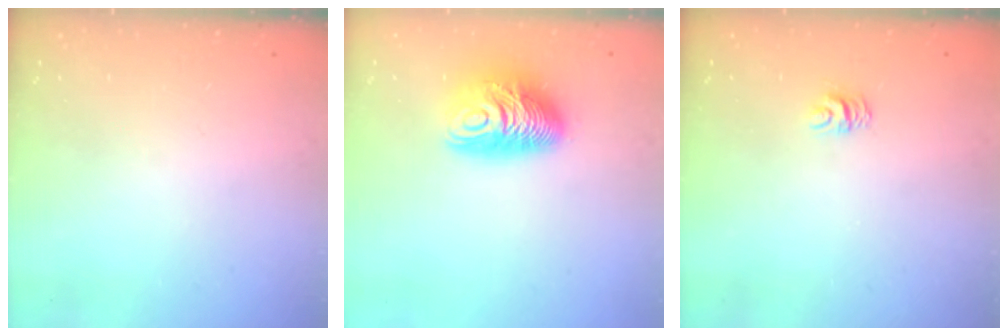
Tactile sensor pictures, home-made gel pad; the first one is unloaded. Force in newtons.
{"total": 12.1, "press": 12.1, "slide": 1.0}
{"total": 5.1, "press": 5.0, "slide": 0.3}